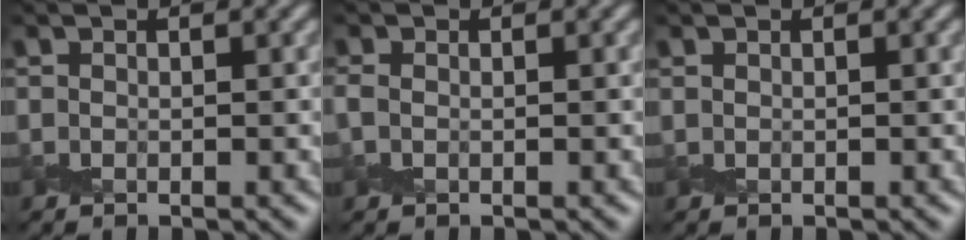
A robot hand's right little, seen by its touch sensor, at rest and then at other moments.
{"total": 1.1, "force": [-0.1, 0.9, 0.7], "torque": [-0.019, -0.002, -0.001]}
{"total": 0.0}